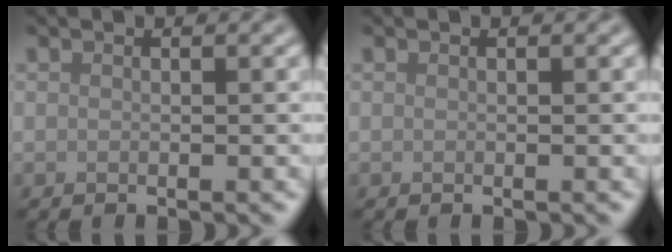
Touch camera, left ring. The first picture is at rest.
{"total": 0.0}